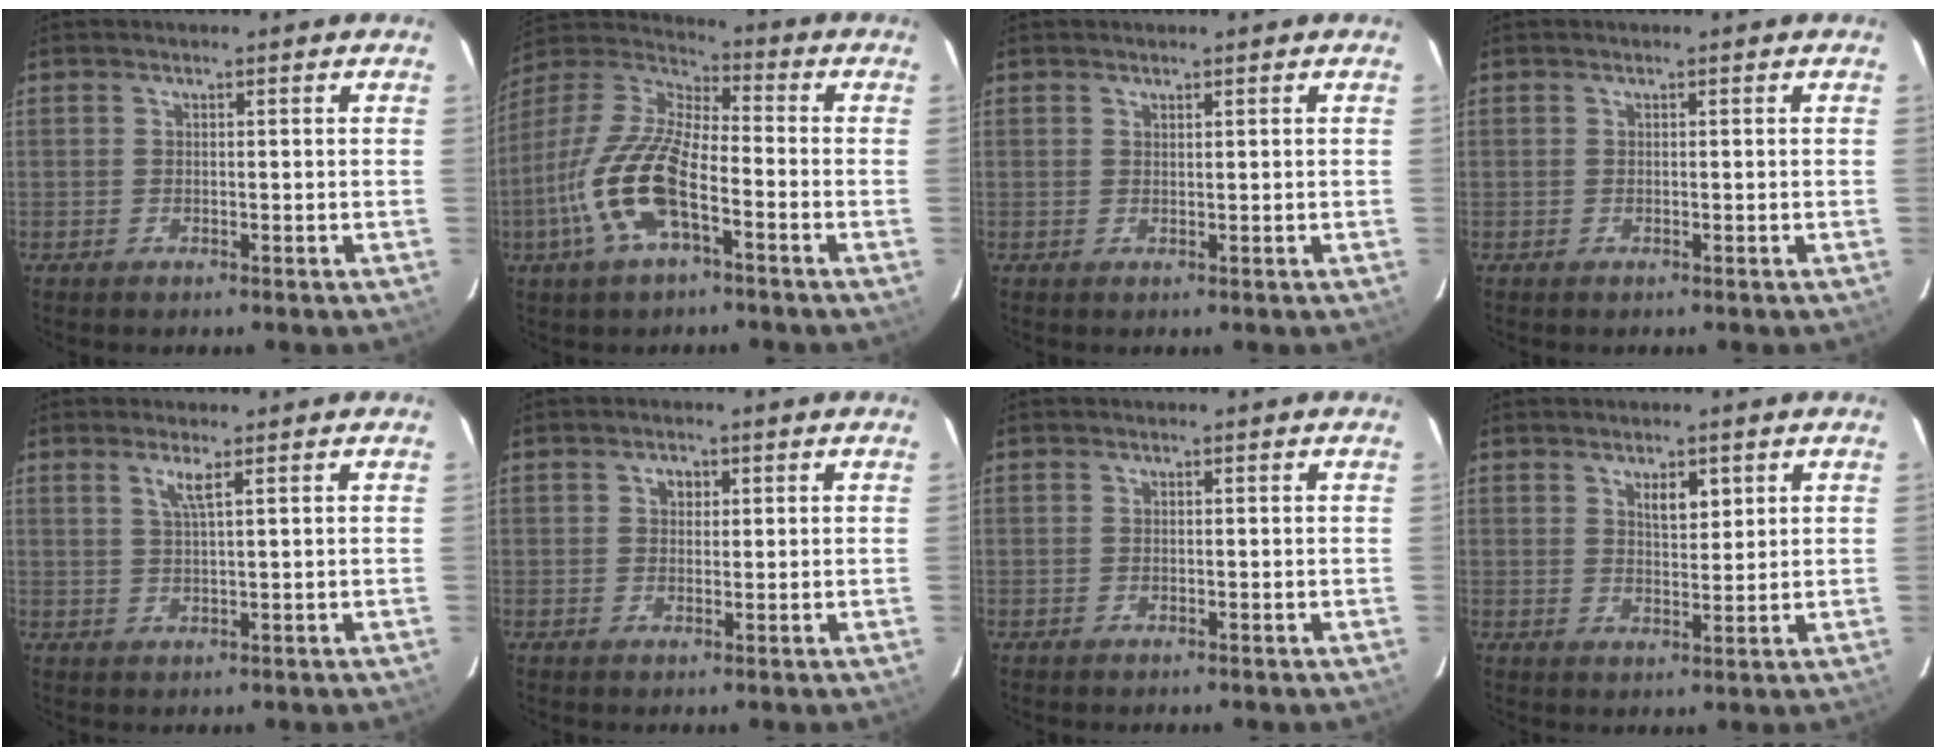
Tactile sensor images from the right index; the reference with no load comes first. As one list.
[{"total": 15.9, "force": [-6.2, 5.5, 13.6], "torque": [-0.290, -0.007, -0.127]}, {"total": 0.5, "force": [0.5, 0.0, 0.1], "torque": [-0.003, -0.003, 0.010]}, {"total": 0.0}, {"total": 2.6, "force": [1.4, -0.3, 2.2], "torque": [-0.044, -0.003, 0.027]}, {"total": 2.0, "force": [0.7, 1.6, 0.9], "torque": [-0.012, 0.008, 0.011]}, {"total": 0.0}, {"total": 3.9, "force": [2.1, 1.6, 2.8], "torque": [-0.044, 0.003, 0.037]}]